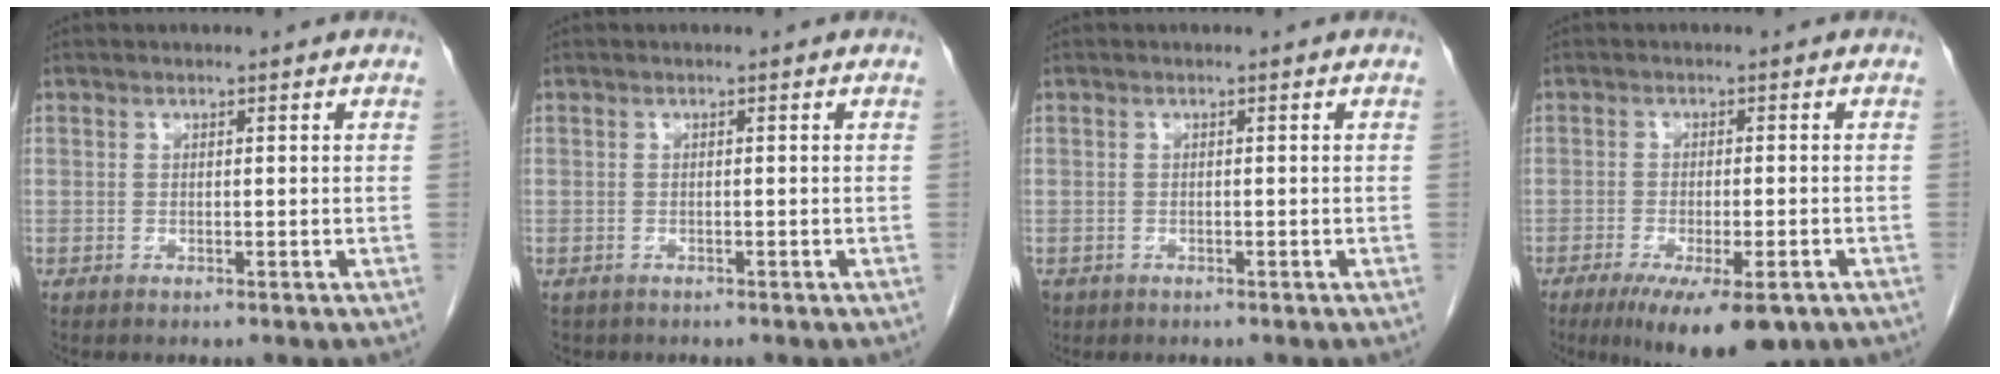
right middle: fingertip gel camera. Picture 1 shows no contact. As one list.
[{"total": 1.3, "force": [-0.9, 0.9, 0.2], "torque": [-0.014, 0.000, -0.012]}, {"total": 2.1, "force": [-1.2, 1.6, 0.5], "torque": [-0.014, -0.001, -0.020]}, {"total": 10.9, "force": [-7.1, 2.7, 7.9], "torque": [-0.111, -0.020, -0.105]}]